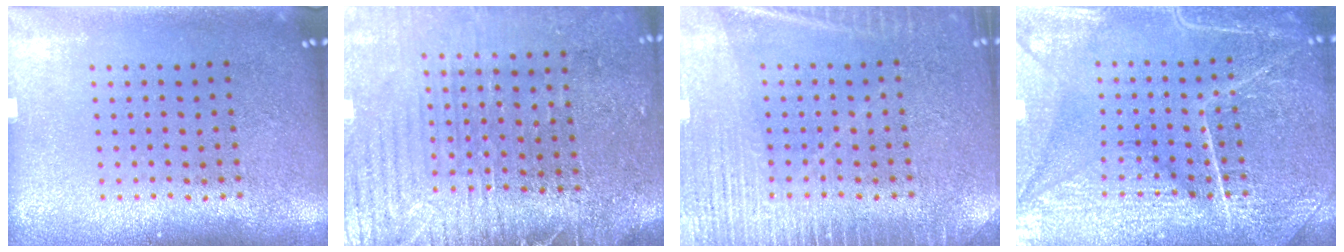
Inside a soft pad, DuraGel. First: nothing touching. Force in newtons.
{"total": 3.6, "press": 3.4, "slide": 1.4}
{"total": 4.4, "press": 4.4, "slide": 0.6}
{"total": 7.1, "press": 7.1, "slide": 1.0}